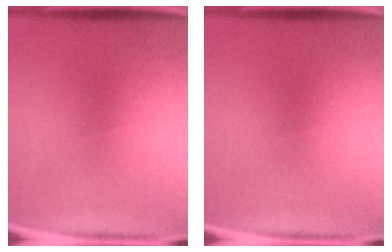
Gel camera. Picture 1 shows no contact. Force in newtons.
{"total": 0.0}